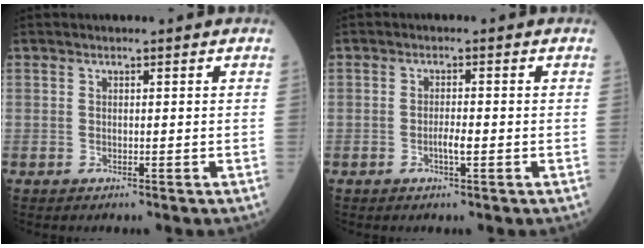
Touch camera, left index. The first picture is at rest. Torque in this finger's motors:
{"motor_torque": [0.54, 0.37, 0.01, 0.01]}